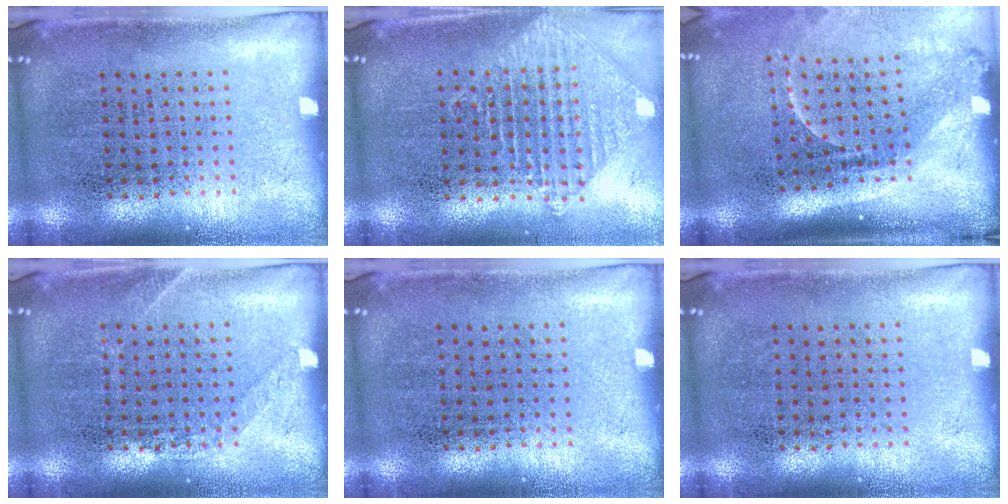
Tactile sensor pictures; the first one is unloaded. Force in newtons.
{"total": 1.2, "press": 1.2, "slide": 0.2}
{"total": 2.2, "press": 1.5, "slide": 1.6}
{"total": 1.1, "press": 1.1, "slide": 0.2}
{"total": 0.0}
{"total": 0.0}